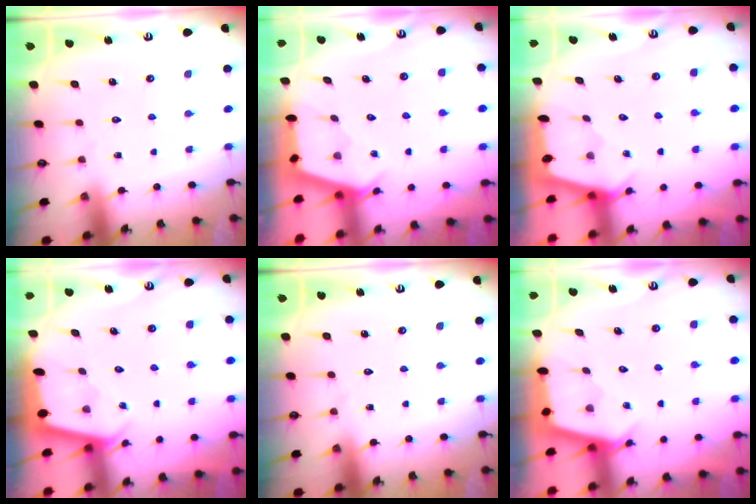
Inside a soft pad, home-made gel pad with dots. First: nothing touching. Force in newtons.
{"total": 2.6, "press": 2.6, "slide": 0.4}
{"total": 2.2, "press": 2.2, "slide": 0.3}
{"total": 2.2, "press": 2.2, "slide": 0.1}
{"total": 0.0}
{"total": 2.6, "press": 2.6, "slide": 0.5}